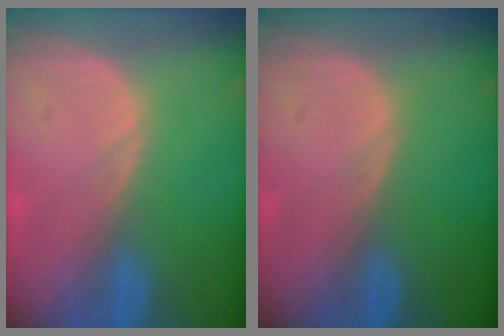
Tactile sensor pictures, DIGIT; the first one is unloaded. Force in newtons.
{"total": 0.0}